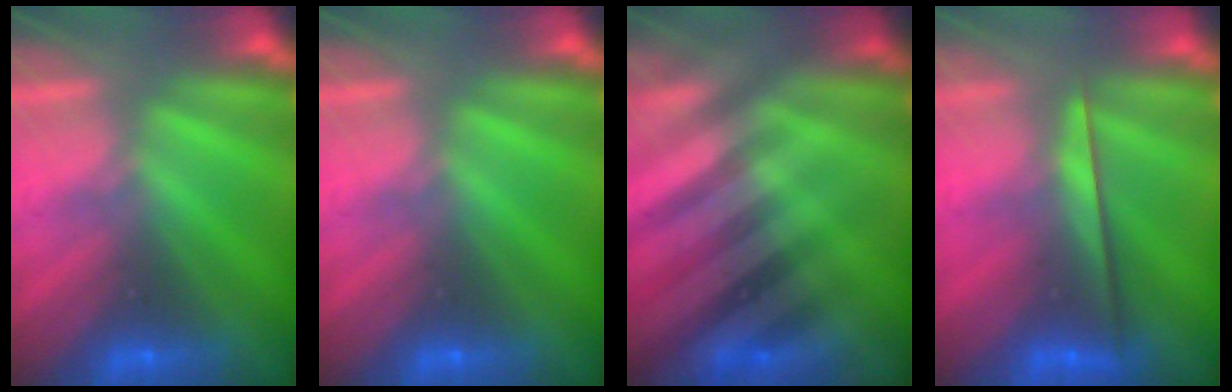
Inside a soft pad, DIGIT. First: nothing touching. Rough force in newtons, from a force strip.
{"total": 0.0}
{"total": 2.7}
{"total": 2.5}